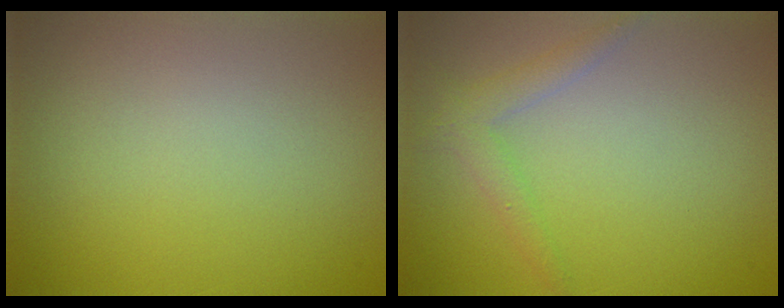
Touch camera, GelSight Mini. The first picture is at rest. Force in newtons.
{"total": 1.9, "press": 1.9, "slide": 0.2}